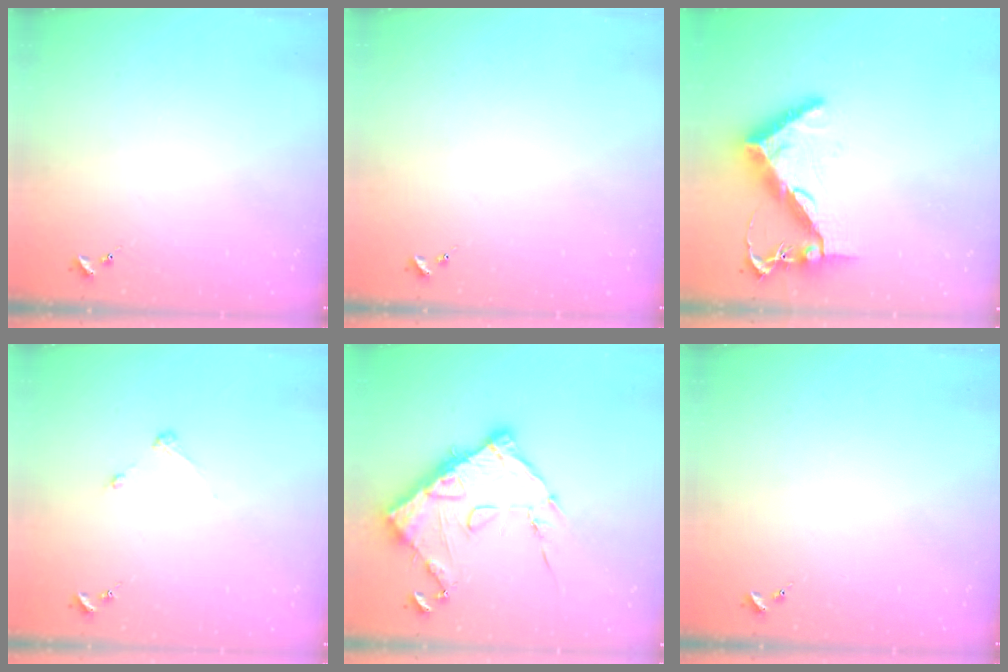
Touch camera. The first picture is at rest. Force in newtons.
{"total": 0.0}
{"total": 11.1, "press": 11.0, "slide": 1.3}
{"total": 3.3, "press": 3.2, "slide": 0.4}
{"total": 15.0, "press": 14.9, "slide": 1.5}
{"total": 0.0}